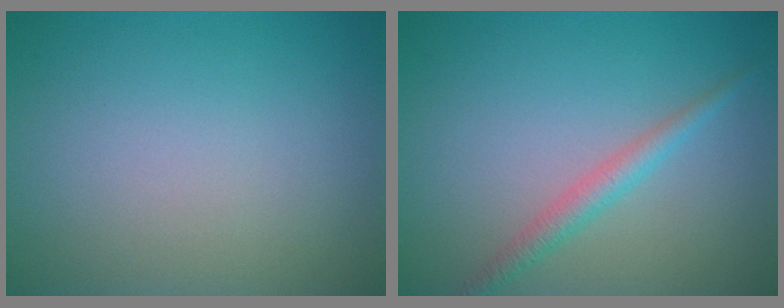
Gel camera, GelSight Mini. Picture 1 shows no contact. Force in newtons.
{"total": 2.0, "press": 2.0, "slide": 0.1}